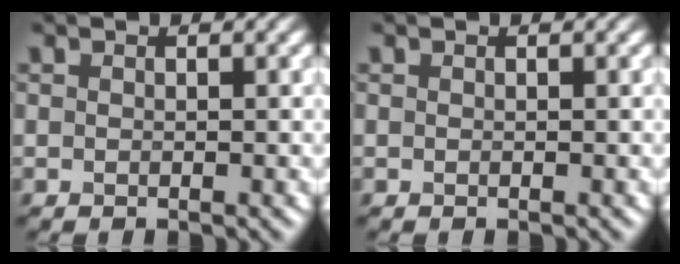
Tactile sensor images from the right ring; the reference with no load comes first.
{"total": 0.0}